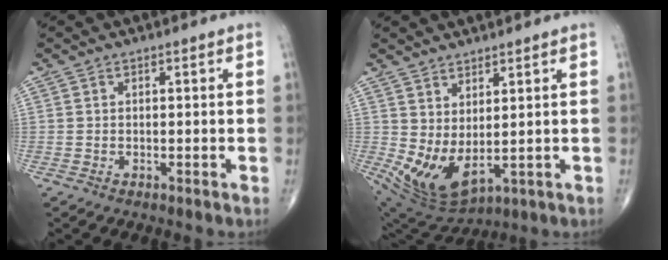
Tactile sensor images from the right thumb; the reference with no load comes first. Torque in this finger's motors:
{"motor_torque": [0.77, 1.12, 0.95, 0.01, 0.28]}